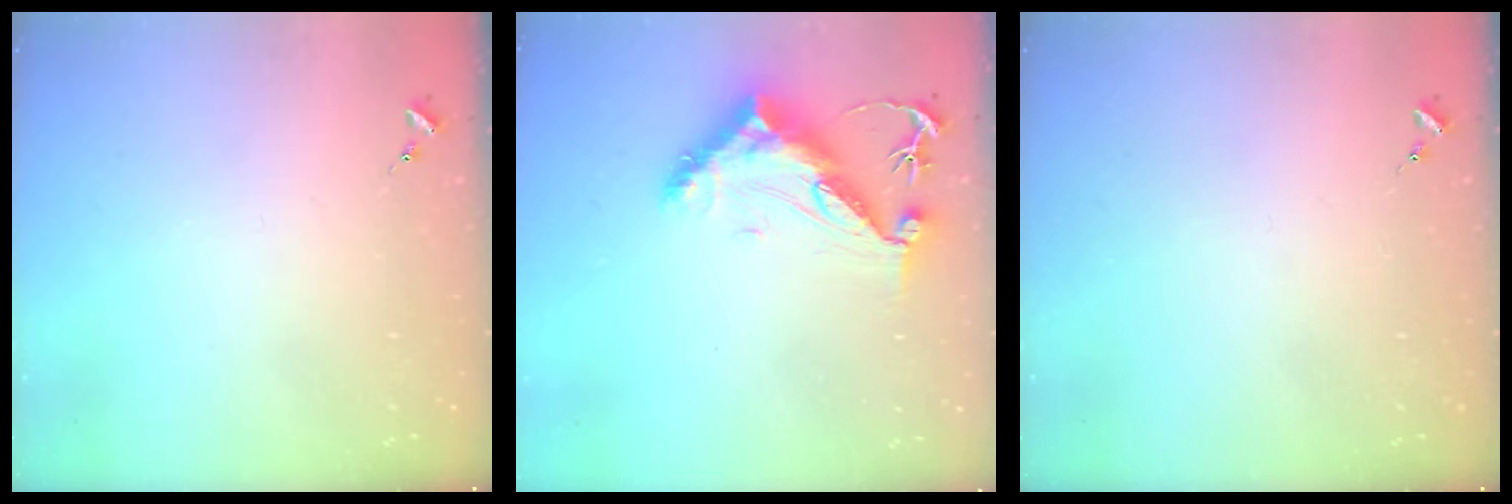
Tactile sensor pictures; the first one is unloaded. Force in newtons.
{"total": 14.3, "press": 14.3, "slide": 0.8}
{"total": 0.0}